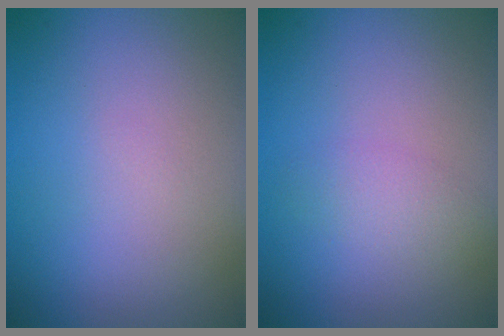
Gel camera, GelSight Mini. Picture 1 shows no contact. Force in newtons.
{"total": 1.7, "press": 1.7, "slide": 0.1}